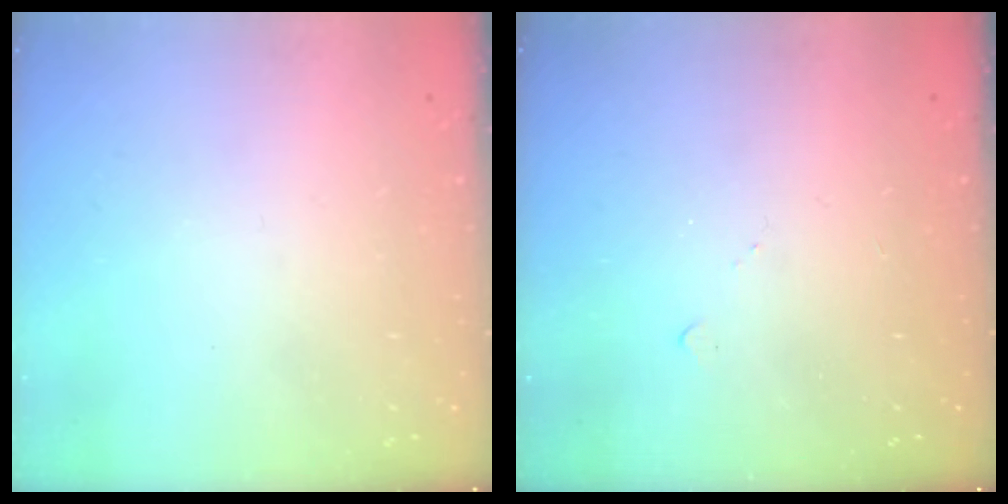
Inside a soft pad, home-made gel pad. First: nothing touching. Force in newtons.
{"total": 5.1, "press": 5.0, "slide": 0.6}